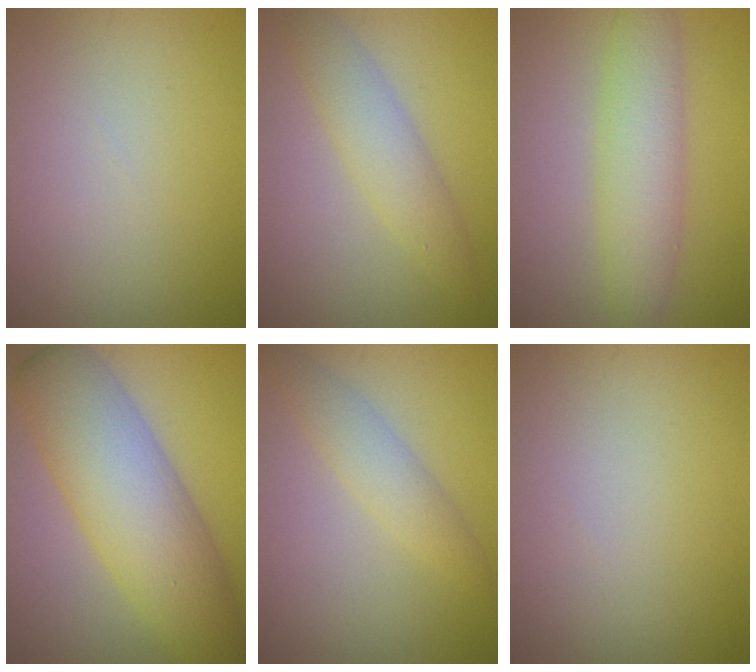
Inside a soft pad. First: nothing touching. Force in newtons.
{"total": 3.3, "press": 3.3, "slide": 0.1}
{"total": 4.9, "press": 4.9, "slide": 0.1}
{"total": 9.2, "press": 9.2, "slide": 0.1}
{"total": 2.5, "press": 2.5, "slide": 0.1}
{"total": 0.0}